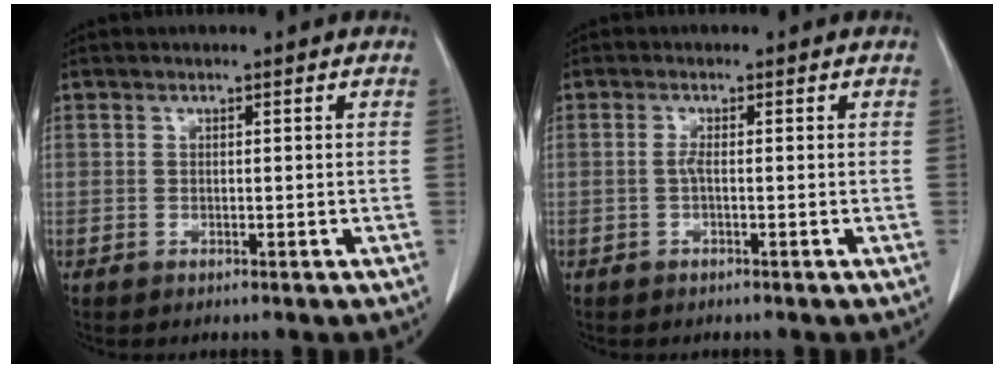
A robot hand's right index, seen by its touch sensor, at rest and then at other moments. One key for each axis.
{"total": 0.9, "fx": -0.2, "fy": 0.0, "fz": 0.9, "tx": -0.019, "ty": 0.002, "tz": -0.005}